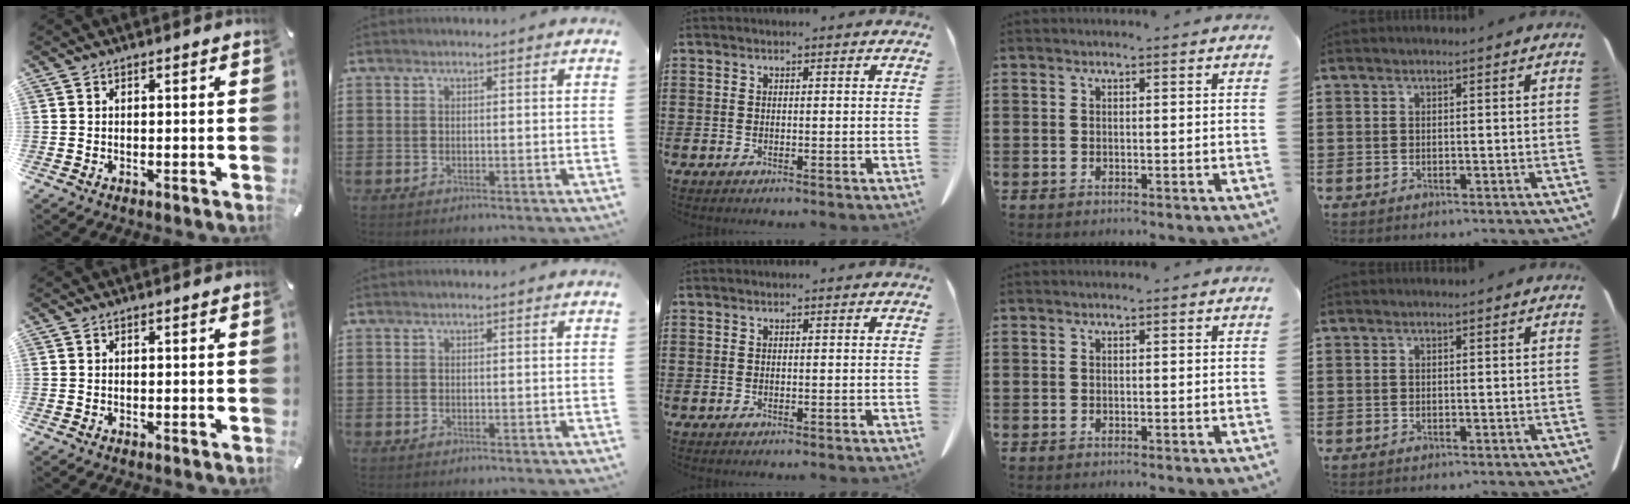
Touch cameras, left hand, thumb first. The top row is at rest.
{}